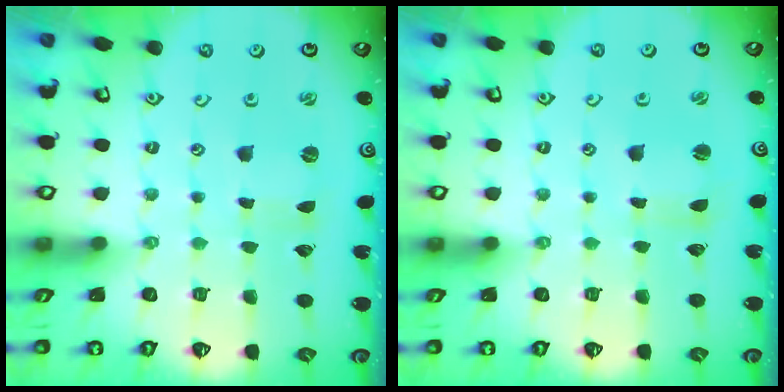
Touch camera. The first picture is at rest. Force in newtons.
{"total": 1.2, "press": 1.2, "slide": 0.3}